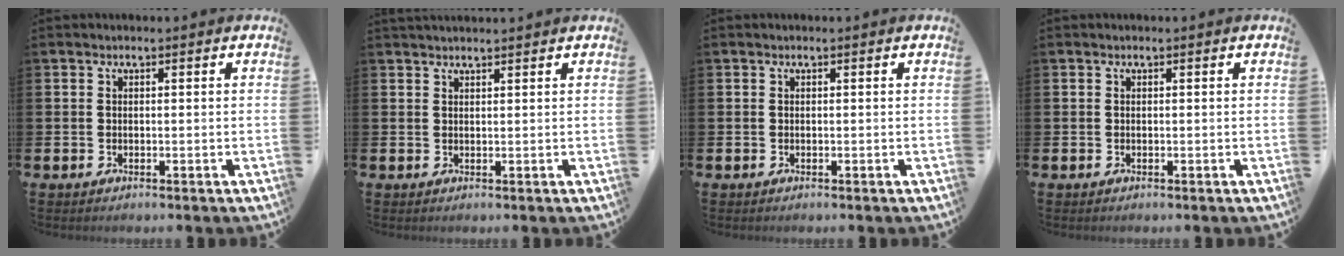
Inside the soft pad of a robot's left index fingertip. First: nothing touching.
{"total": 1.3, "force": [1.3, 0.0, 0.1], "torque": [0.008, -0.006, 0.021]}
{"total": 0.0}
{"total": 0.0}